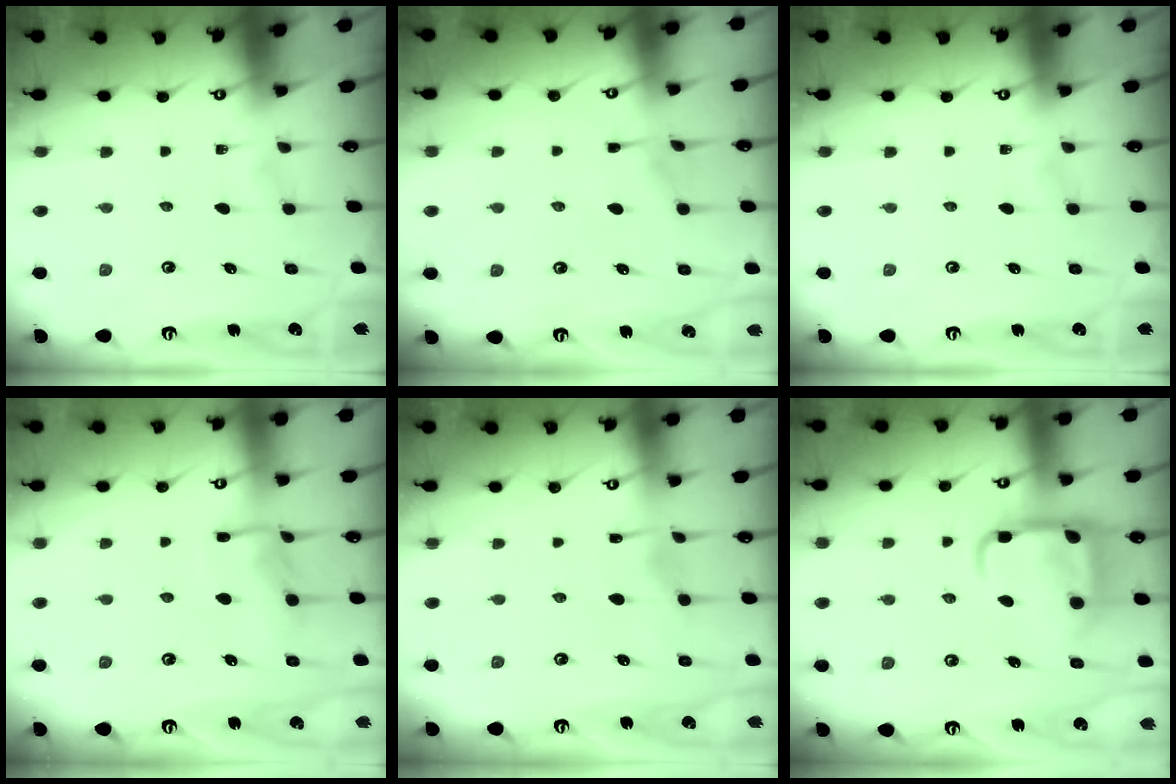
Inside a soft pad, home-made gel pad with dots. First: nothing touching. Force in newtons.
{"total": 3.0, "press": 2.9, "slide": 0.5}
{"total": 0.0}
{"total": 7.3, "press": 7.3, "slide": 0.8}
{"total": 3.6, "press": 3.6, "slide": 0.4}
{"total": 13.4, "press": 13.3, "slide": 1.4}